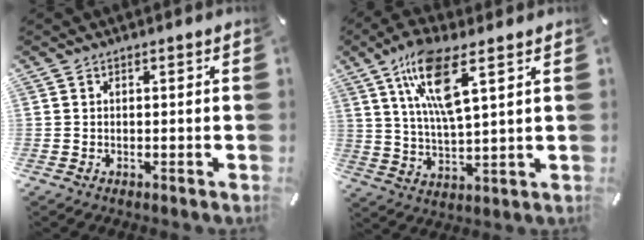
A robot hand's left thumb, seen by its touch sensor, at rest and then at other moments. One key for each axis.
{"total": 12.9, "fx": 6.9, "fy": 3.6, "fz": 10.3, "tx": -0.216, "ty": -0.012, "tz": 0.118}